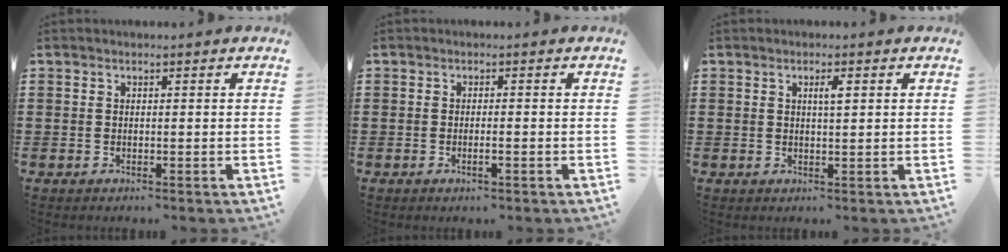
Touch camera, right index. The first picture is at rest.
{"total": 1.1, "force": [-0.5, 0.2, 1.0], "torque": [-0.018, -0.002, -0.008]}
{"total": 1.9, "force": [0.6, 0.4, 1.7], "torque": [-0.033, 0.004, 0.008]}